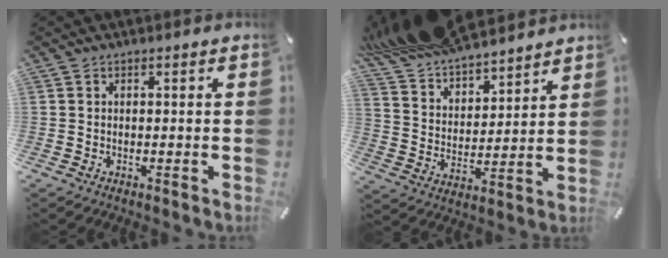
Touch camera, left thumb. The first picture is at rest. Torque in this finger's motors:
{"motor_torque": [1.88, -1.33, 1.30, -1.46, 0.30]}